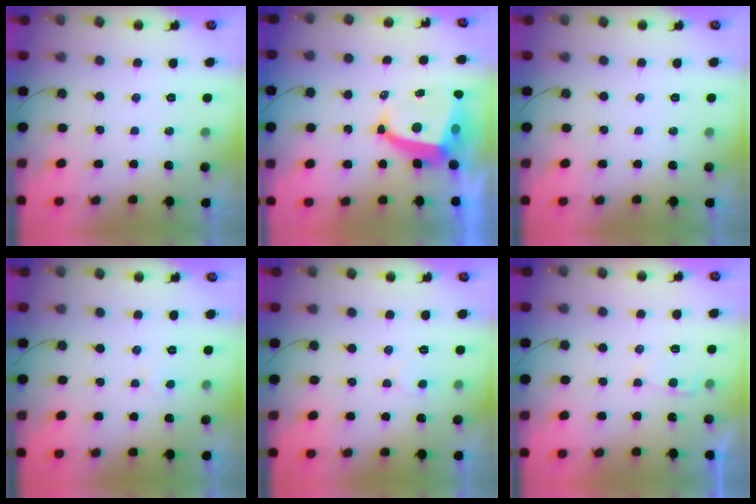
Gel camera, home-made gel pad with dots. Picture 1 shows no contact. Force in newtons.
{"total": 8.4, "press": 8.3, "slide": 1.1}
{"total": 0.0}
{"total": 2.8, "press": 2.8, "slide": 0.3}
{"total": 3.4, "press": 3.4, "slide": 0.3}
{"total": 2.0, "press": 2.0, "slide": 0.3}